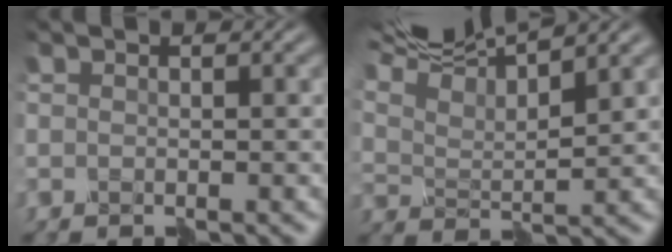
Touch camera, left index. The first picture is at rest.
{"total": 9.8, "force": [9.1, 1.3, 3.3], "torque": [-0.078, 0.022, 0.120]}